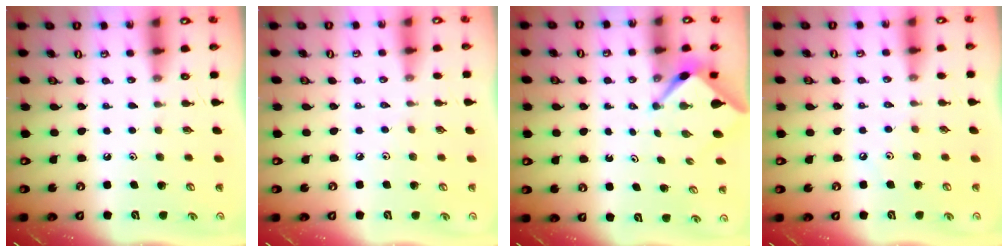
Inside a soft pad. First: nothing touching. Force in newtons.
{"total": 2.2, "press": 2.2, "slide": 0.5}
{"total": 2.7, "press": 2.7, "slide": 0.3}
{"total": 2.8, "press": 2.7, "slide": 0.6}